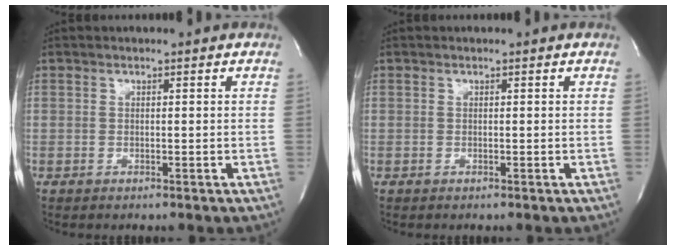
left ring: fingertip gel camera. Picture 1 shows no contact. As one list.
[{"total": 0.0}]